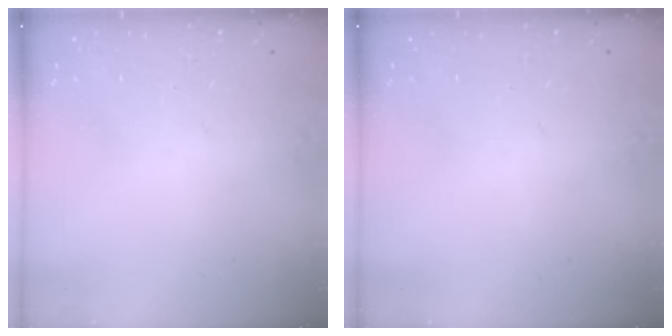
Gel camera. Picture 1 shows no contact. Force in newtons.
{"total": 0.0}